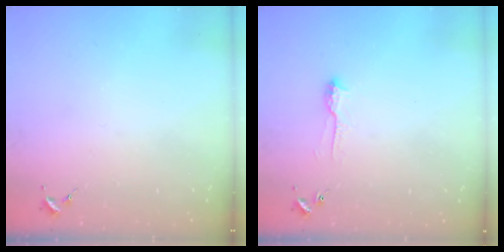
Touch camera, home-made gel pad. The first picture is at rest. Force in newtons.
{"total": 6.6, "press": 6.5, "slide": 0.8}